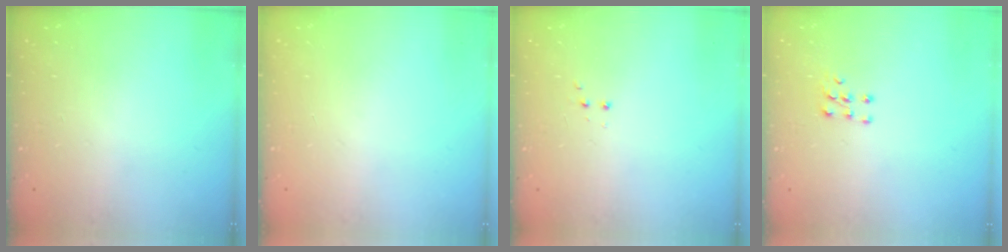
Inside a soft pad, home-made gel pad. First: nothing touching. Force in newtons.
{"total": 0.0}
{"total": 2.8, "press": 2.8, "slide": 0.6}
{"total": 5.0, "press": 5.0, "slide": 0.6}